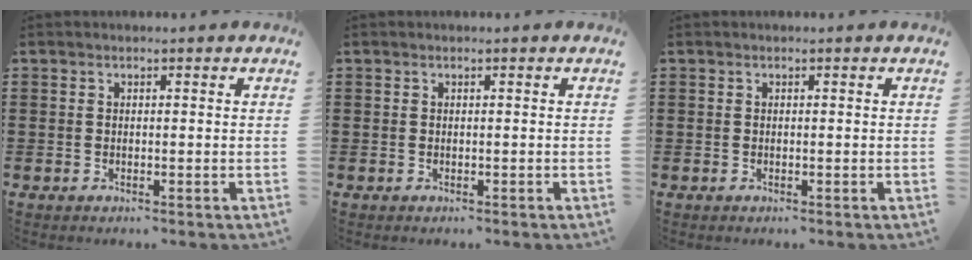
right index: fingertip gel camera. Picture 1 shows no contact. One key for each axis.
{"total": 0.0}
{"total": 0.0}